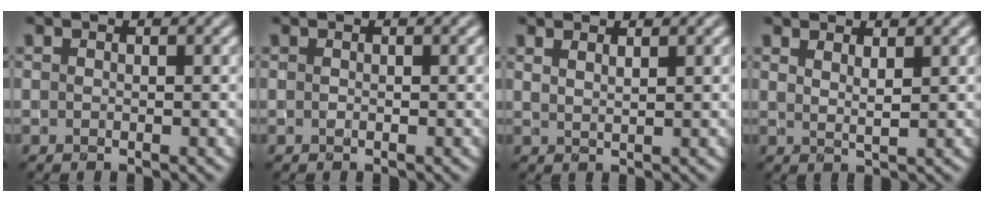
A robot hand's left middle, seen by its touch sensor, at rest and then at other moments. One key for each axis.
{"total": 0.0}
{"total": 1.4, "fx": 1.1, "fy": 0.4, "fz": 0.8, "tx": -0.008, "ty": -0.001, "tz": 0.014}
{"total": 1.7, "fx": 1.2, "fy": 0.4, "fz": 1.1, "tx": -0.017, "ty": -0.004, "tz": 0.019}